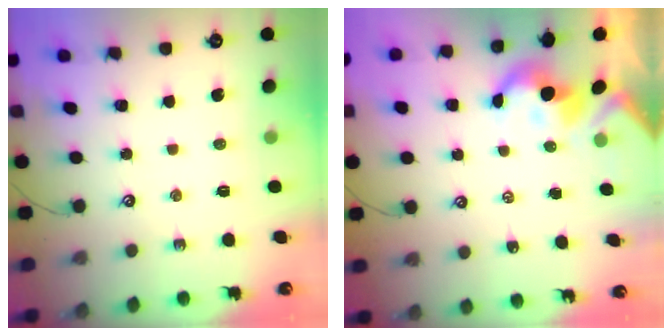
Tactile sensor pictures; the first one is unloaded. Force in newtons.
{"total": 3.8, "press": 3.8, "slide": 0.7}